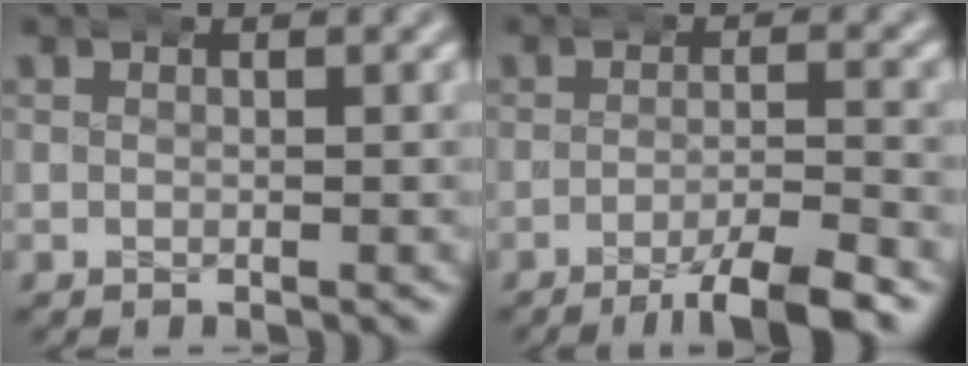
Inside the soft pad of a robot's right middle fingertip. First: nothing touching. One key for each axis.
{"total": 5.3, "fx": -3.7, "fy": 0.4, "fz": 3.7, "tx": -0.053, "ty": -0.004, "tz": -0.065}